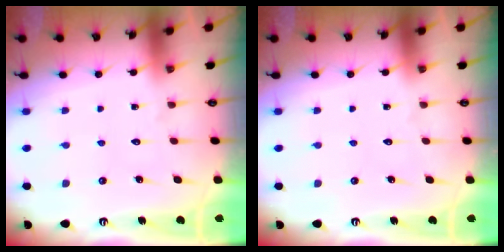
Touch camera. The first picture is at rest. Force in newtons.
{"total": 0.0}